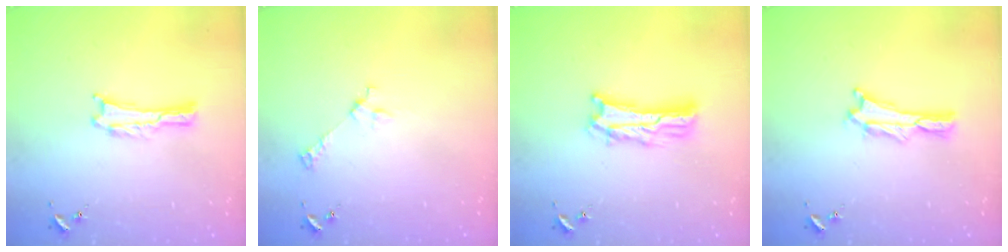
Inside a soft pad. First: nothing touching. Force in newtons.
{"total": 2.9, "press": 2.9, "slide": 0.2}
{"total": 5.1, "press": 5.1, "slide": 0.5}
{"total": 0.9, "press": 0.9, "slide": 0.2}